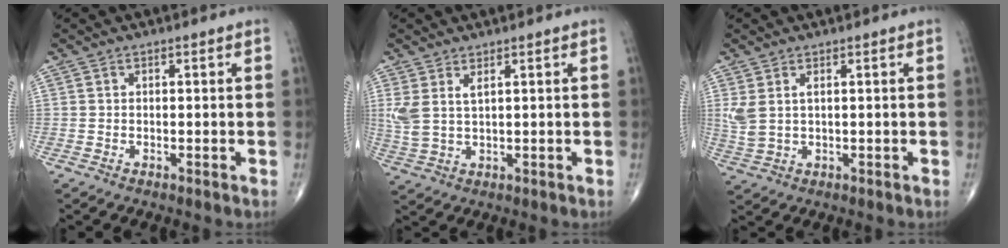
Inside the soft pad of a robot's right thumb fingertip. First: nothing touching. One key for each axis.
{"total": 4.8, "fx": 2.0, "fy": 1.8, "fz": 3.9, "tx": -0.102, "ty": -0.004, "tz": 0.052}
{"total": 4.1, "fx": 1.3, "fy": 2.0, "fz": 3.4, "tx": -0.089, "ty": 0.005, "tz": 0.034}